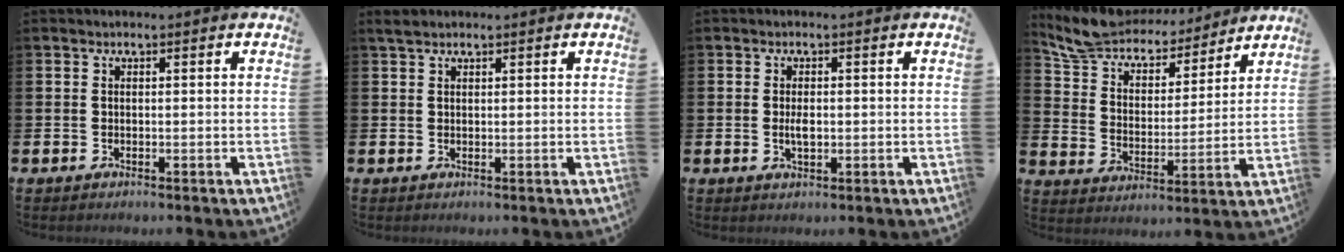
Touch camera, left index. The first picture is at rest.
{"total": 1.4, "force": [1.2, 0.5, 0.5], "torque": [-0.005, 0.004, 0.021]}
{"total": 2.0, "force": [-0.1, 0.9, 1.7], "torque": [-0.019, -0.004, -0.007]}
{"total": 8.1, "force": [7.5, 2.8, 1.0], "torque": [-0.054, -0.059, 0.132]}